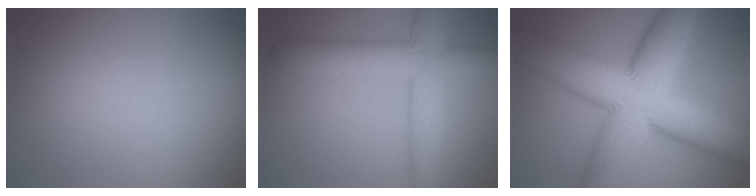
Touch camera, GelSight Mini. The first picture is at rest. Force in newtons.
{"total": 6.2, "press": 6.2, "slide": 0.2}
{"total": 13.6, "press": 13.6, "slide": 0.1}